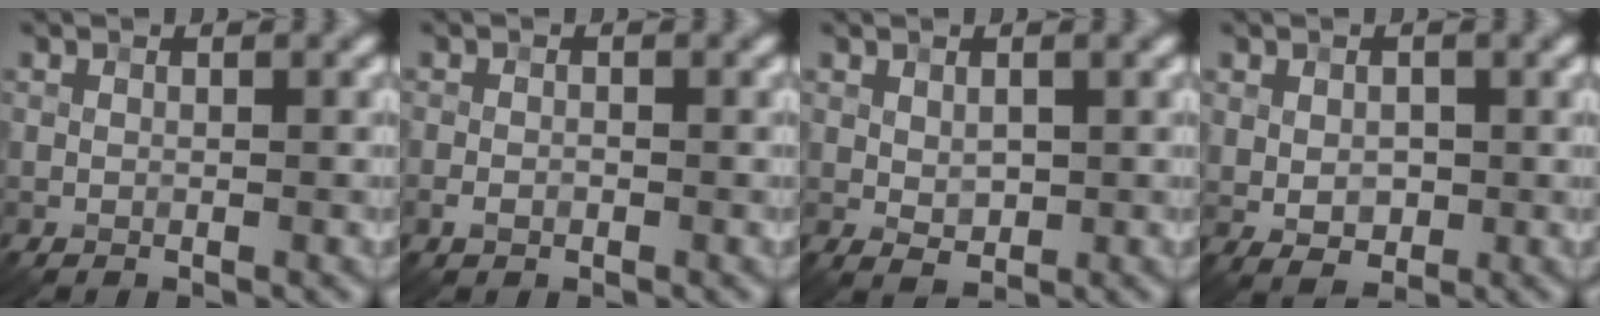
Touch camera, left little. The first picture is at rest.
{"total": 1.1, "force": [-0.5, 0.7, 0.7], "torque": [-0.012, 0.000, -0.010]}
{"total": 1.6, "force": [0.3, 1.0, 1.3], "torque": [-0.025, -0.004, 0.010]}
{"total": 2.5, "force": [0.0, 1.7, 1.8], "torque": [-0.033, -0.003, 0.003]}